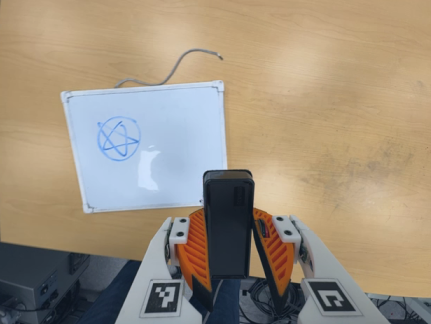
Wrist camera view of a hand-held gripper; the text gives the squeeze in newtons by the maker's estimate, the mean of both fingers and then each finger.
{"total": 5.2, "left": 4.5, "right": 5.9}